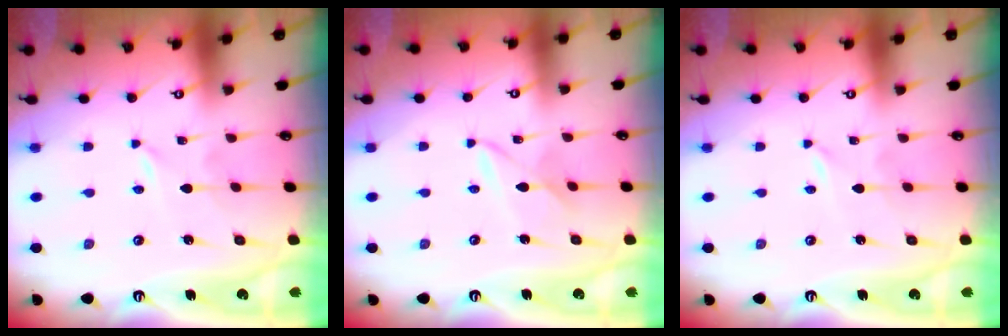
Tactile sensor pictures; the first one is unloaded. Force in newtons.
{"total": 3.9, "press": 3.8, "slide": 0.4}
{"total": 0.0}